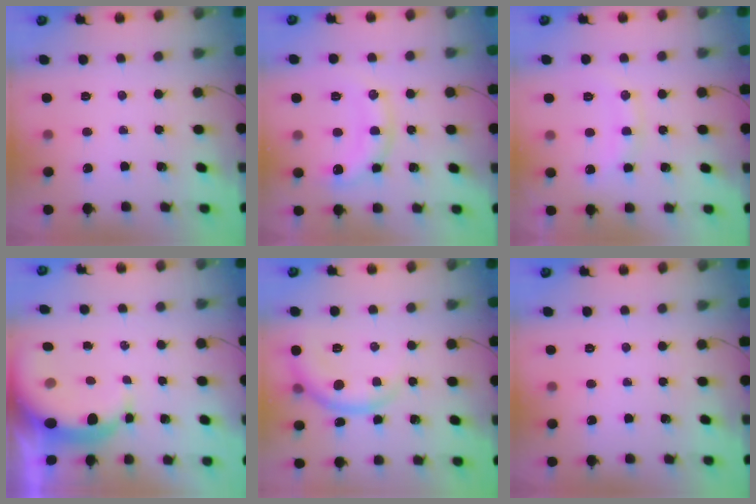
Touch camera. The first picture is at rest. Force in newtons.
{"total": 11.6, "press": 11.6, "slide": 0.6}
{"total": 11.0, "press": 10.9, "slide": 1.0}
{"total": 7.5, "press": 7.4, "slide": 1.3}
{"total": 8.0, "press": 7.9, "slide": 0.8}
{"total": 0.0}